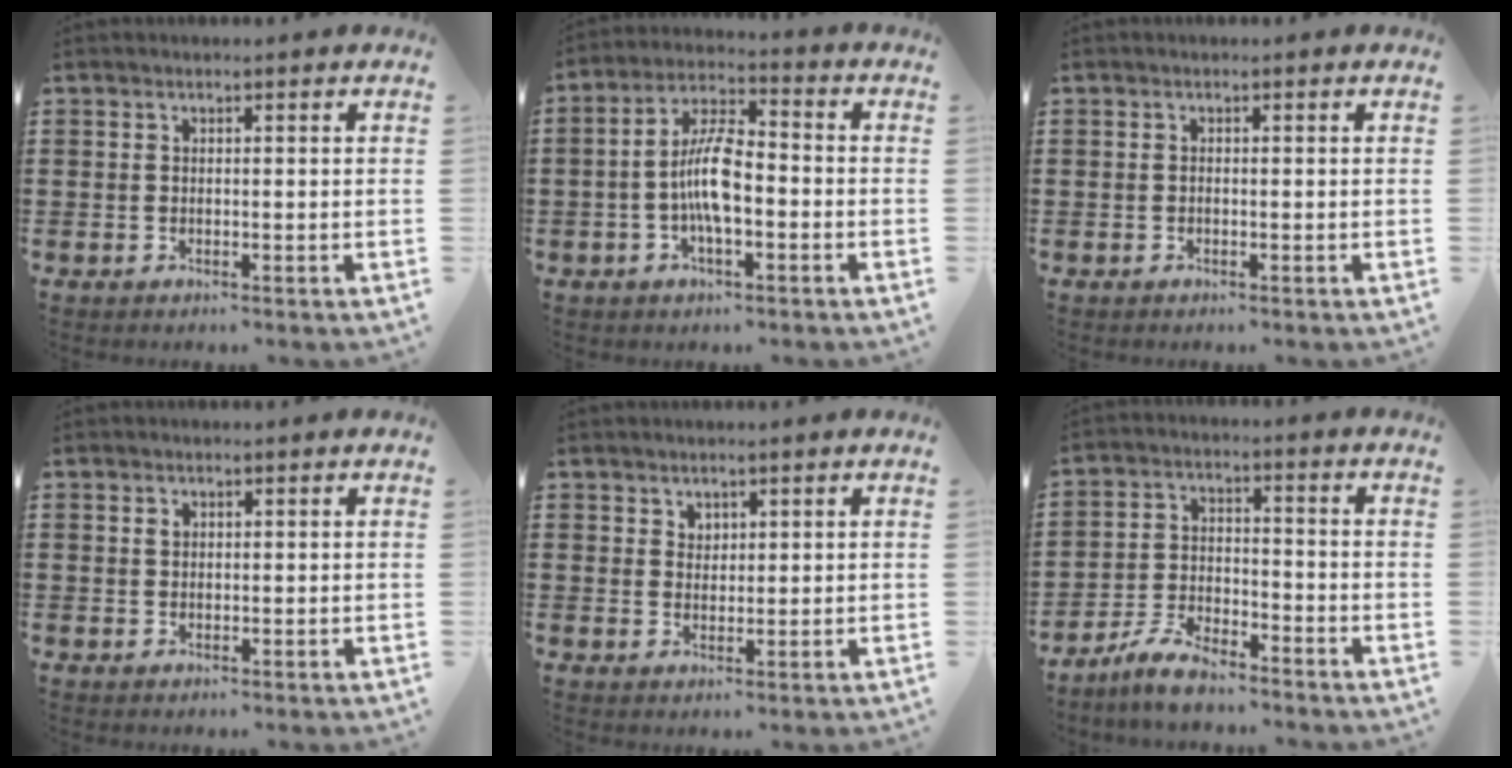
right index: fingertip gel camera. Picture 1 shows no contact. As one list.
[{"total": 8.2, "force": [-1.6, 2.9, 7.5], "torque": [-0.165, -0.001, -0.037]}, {"total": 0.0}, {"total": 1.0, "force": [0.4, 0.7, 0.5], "torque": [-0.012, 0.003, 0.008]}, {"total": 1.9, "force": [1.4, 1.2, 0.2], "torque": [-0.007, 0.005, 0.028]}, {"total": 5.6, "force": [-5.1, 1.3, 2.1], "torque": [-0.048, 0.009, -0.100]}]